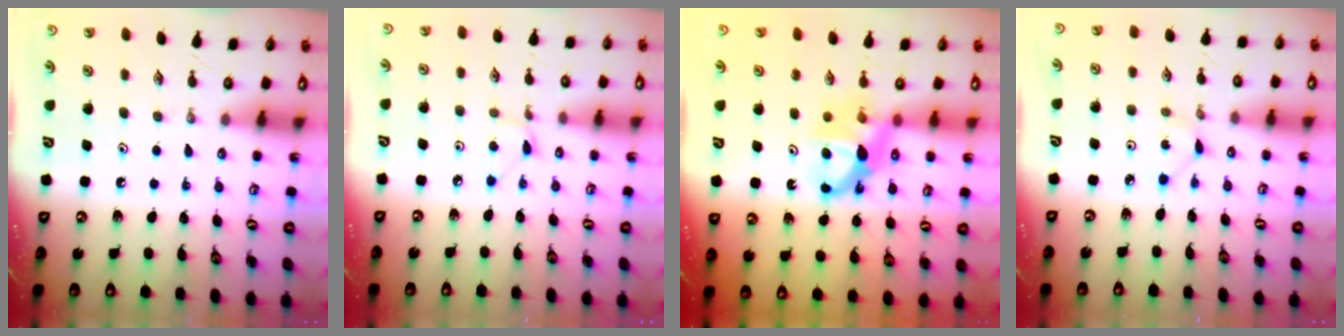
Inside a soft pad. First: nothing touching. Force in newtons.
{"total": 3.0, "press": 3.0, "slide": 0.5}
{"total": 7.3, "press": 7.3, "slide": 0.4}
{"total": 1.2, "press": 1.2, "slide": 0.1}